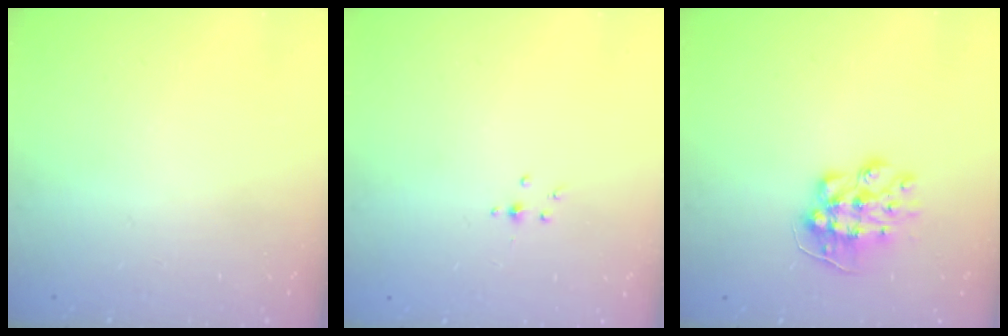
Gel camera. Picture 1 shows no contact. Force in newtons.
{"total": 2.3, "press": 1.9, "slide": 1.3}
{"total": 10.5, "press": 10.5, "slide": 0.5}